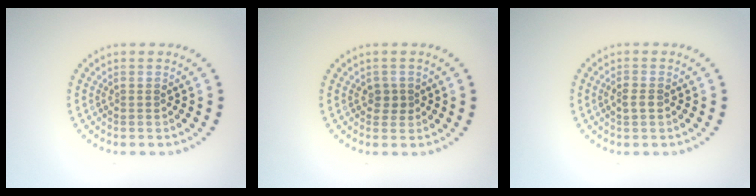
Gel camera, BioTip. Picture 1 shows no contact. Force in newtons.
{"total": 1.2, "press": 1.1, "slide": 0.6}
{"total": 1.2, "press": 1.2, "slide": 0.1}